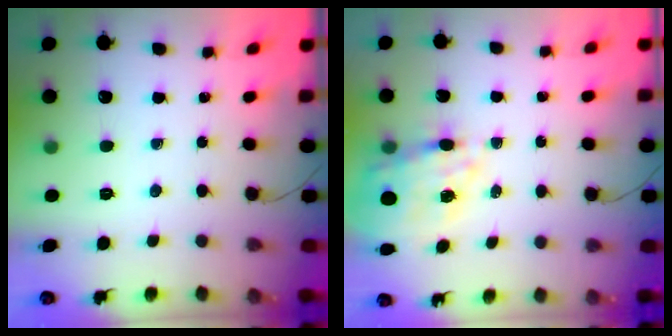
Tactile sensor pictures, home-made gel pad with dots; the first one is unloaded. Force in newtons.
{"total": 16.9, "press": 16.6, "slide": 3.4}